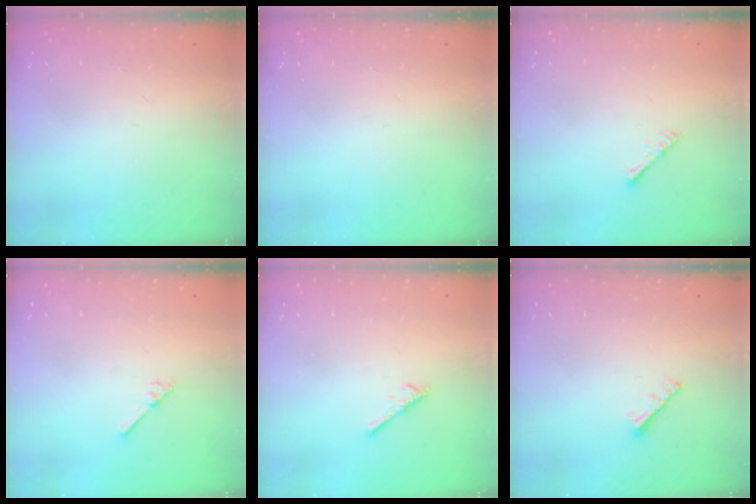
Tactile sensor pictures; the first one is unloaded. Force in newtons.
{"total": 0.0}
{"total": 2.2, "press": 2.1, "slide": 0.5}
{"total": 3.0, "press": 3.0, "slide": 0.3}
{"total": 2.2, "press": 2.1, "slide": 0.5}
{"total": 2.0, "press": 2.0, "slide": 0.5}